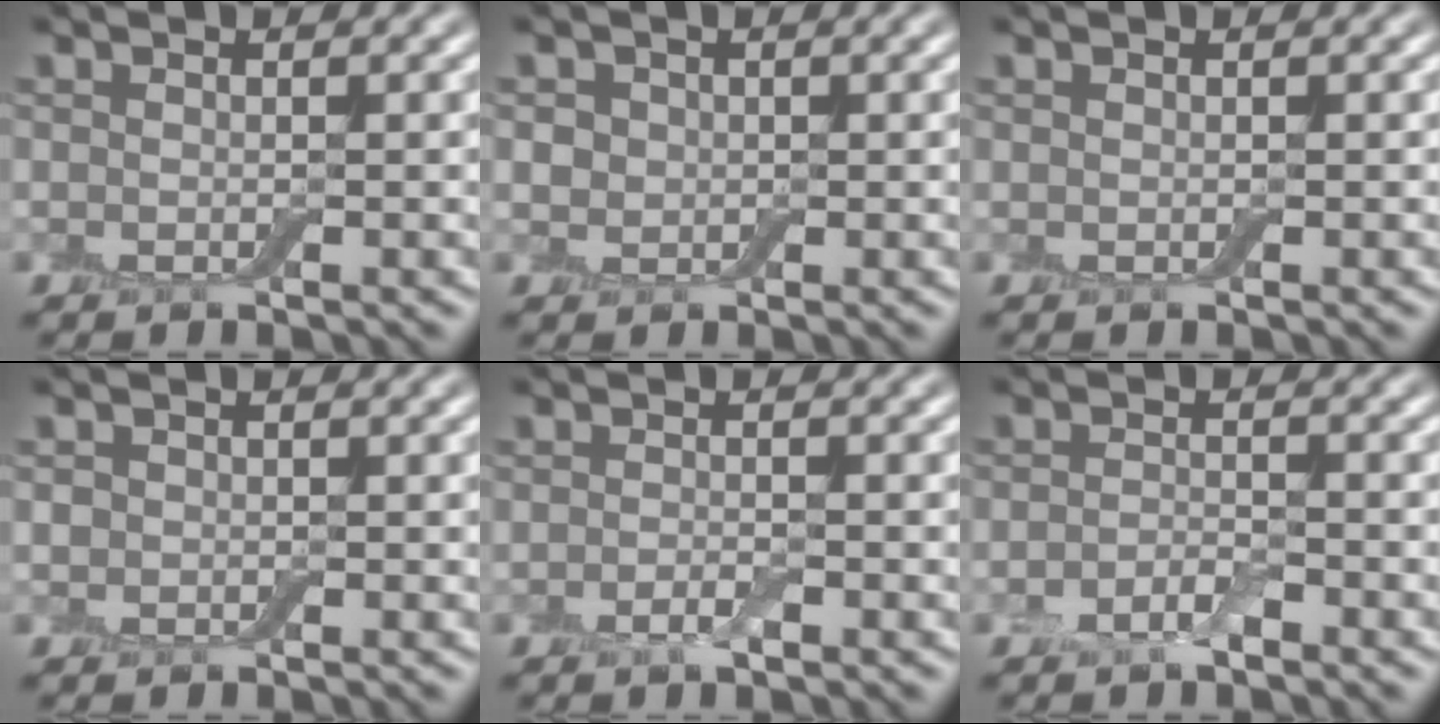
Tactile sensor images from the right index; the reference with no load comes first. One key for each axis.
{"total": 1.7, "fx": 0.3, "fy": 1.5, "fz": 0.6, "tx": -0.014, "ty": 0.001, "tz": 0.008}
{"total": 0.0}
{"total": 0.7, "fx": -0.1, "fy": 0.7, "fz": 0.1, "tx": -0.001, "ty": -0.002, "tz": -0.006}
{"total": 1.1, "fx": -0.6, "fy": 0.3, "fz": 0.9, "tx": -0.020, "ty": -0.002, "tz": -0.013}
{"total": 1.9, "fx": -1.1, "fy": 0.7, "fz": 1.4, "tx": -0.030, "ty": 0.000, "tz": -0.024}